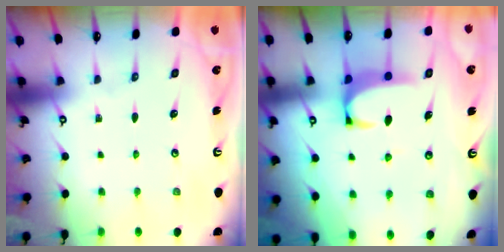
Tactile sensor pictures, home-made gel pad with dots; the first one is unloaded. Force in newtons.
{"total": 2.0, "press": 2.0, "slide": 0.3}